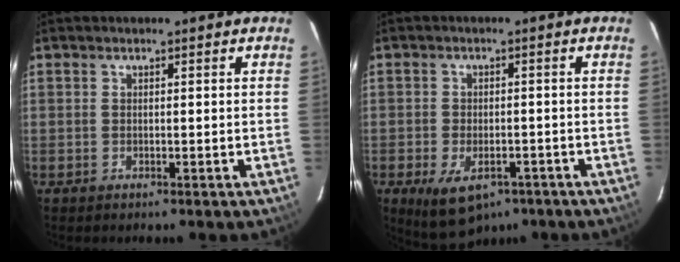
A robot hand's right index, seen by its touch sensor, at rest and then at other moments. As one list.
[{"total": 9.8, "force": [-5.7, 5.4, 5.9], "torque": [-0.119, -0.024, -0.084]}]